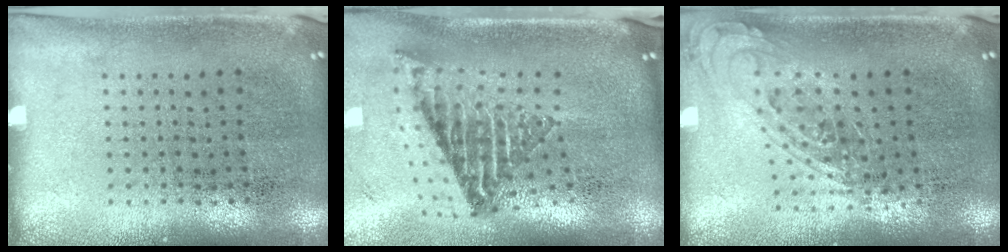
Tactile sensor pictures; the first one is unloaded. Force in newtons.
{"total": 2.5, "press": 1.6, "slide": 1.9}
{"total": 0.9, "press": 0.9, "slide": 0.3}